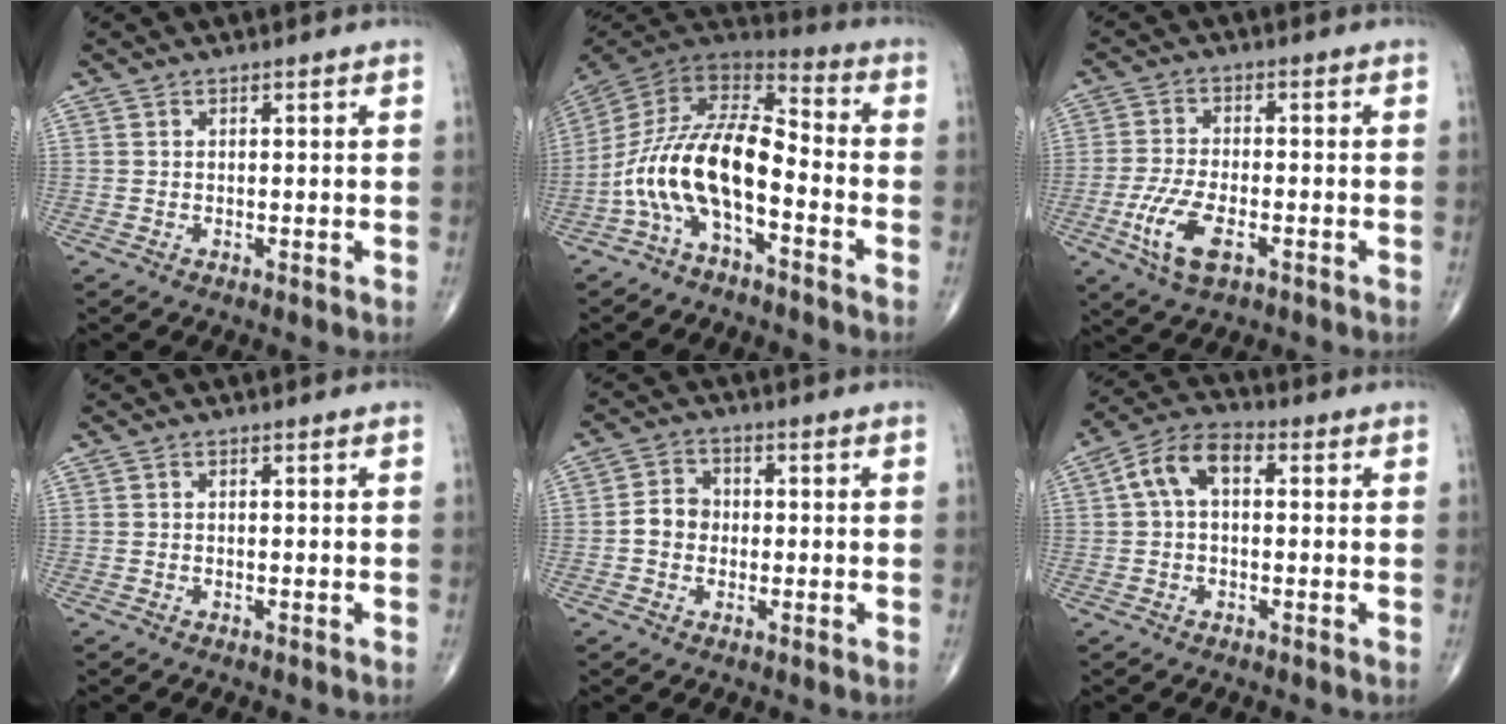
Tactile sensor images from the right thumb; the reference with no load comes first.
{"total": 15.9, "force": [-5.4, 7.0, 13.2], "torque": [-0.246, 0.074, -0.107]}
{"total": 8.9, "force": [-3.6, 4.0, 7.1], "torque": [-0.155, 0.006, -0.065]}
{"total": 0.0}
{"total": 4.7, "force": [-0.6, 4.0, 2.3], "torque": [-0.029, 0.017, -0.019]}
{"total": 8.1, "force": [1.2, 4.8, 6.5], "torque": [-0.119, 0.029, 0.013]}